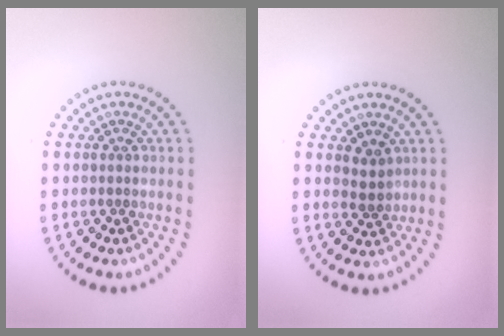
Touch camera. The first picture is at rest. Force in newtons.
{"total": 1.6, "press": 1.3, "slide": 0.9}